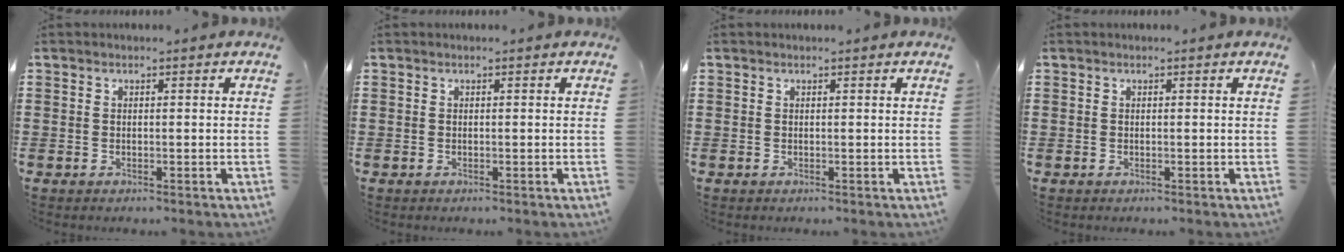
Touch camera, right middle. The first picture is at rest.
{"total": 0.0}
{"total": 0.0}
{"total": 0.0}